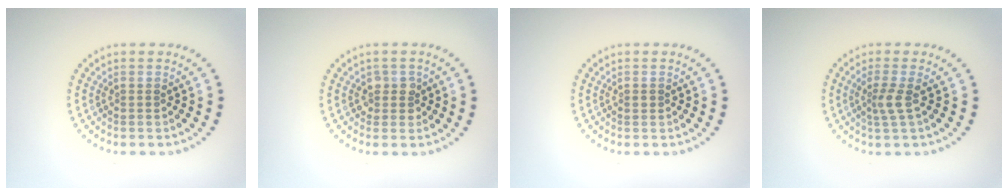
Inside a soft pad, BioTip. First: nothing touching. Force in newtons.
{"total": 1.5, "press": 1.4, "slide": 0.5}
{"total": 0.7, "press": 0.7, "slide": 0.1}
{"total": 2.0, "press": 1.4, "slide": 1.4}